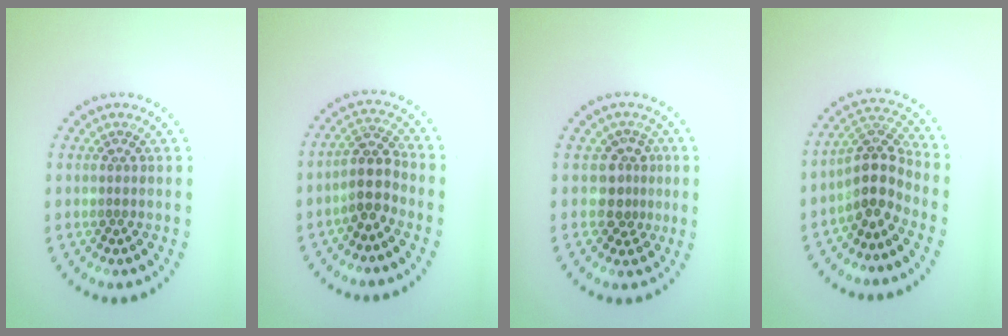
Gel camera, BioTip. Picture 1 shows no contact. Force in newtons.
{"total": 2.7, "press": 2.3, "slide": 1.5}
{"total": 2.6, "press": 1.9, "slide": 1.7}
{"total": 3.7, "press": 2.8, "slide": 2.4}